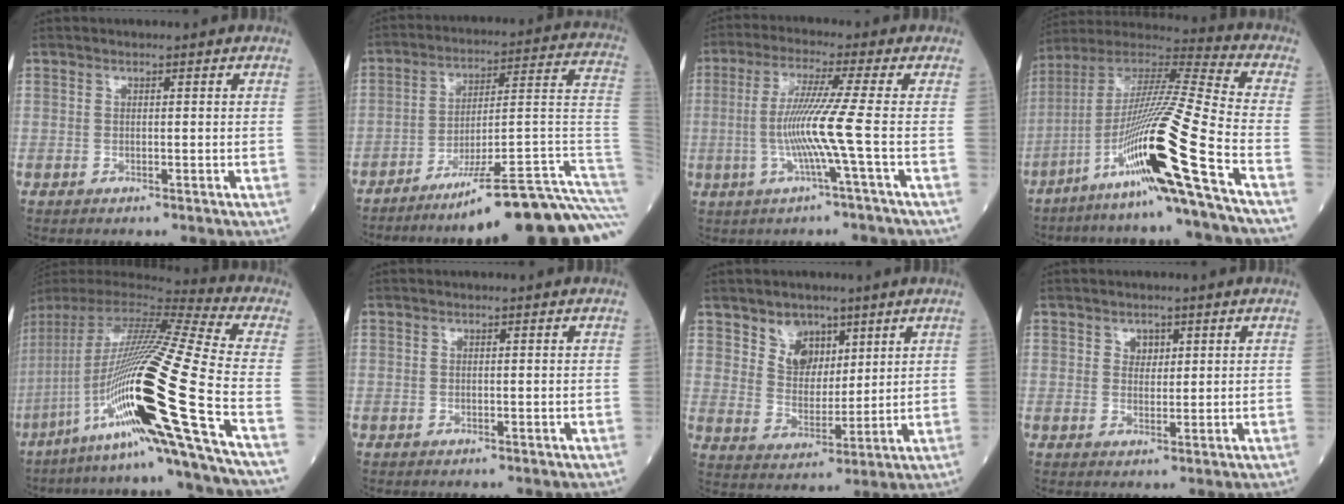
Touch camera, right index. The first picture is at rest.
{"total": 24.5, "force": [-19.3, -1.0, 15.0], "torque": [-0.102, 0.018, -0.282]}
{"total": 7.9, "force": [-1.4, -2.1, 7.5], "torque": [-0.155, -0.002, -0.029]}
{"total": 20.8, "force": [-9.7, -2.3, 18.3], "torque": [-0.359, -0.025, -0.186]}
{"total": 27.6, "force": [-9.5, -0.9, 25.9], "torque": [-0.469, -0.033, -0.181]}
{"total": 0.0}
{"total": 6.7, "force": [4.1, 4.6, 2.4], "torque": [-0.045, 0.006, 0.080]}
{"total": 1.9, "force": [1.0, 1.4, 0.9], "torque": [-0.010, -0.002, 0.015]}